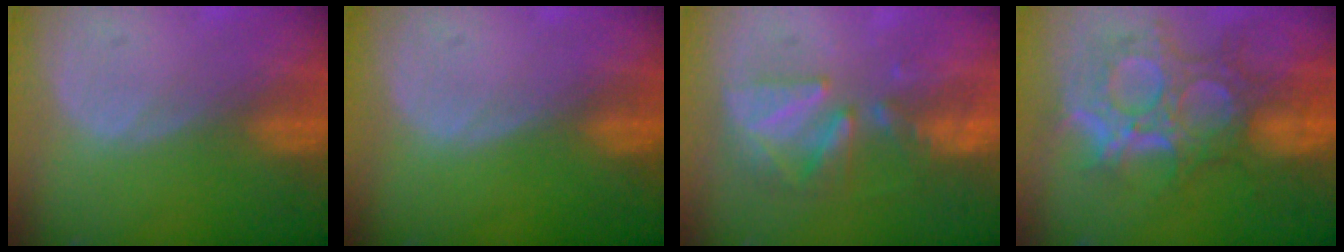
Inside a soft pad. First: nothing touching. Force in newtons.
{"total": 0.0}
{"total": 7.6, "press": 7.3, "slide": 2.1}
{"total": 12.0, "press": 10.8, "slide": 5.3}